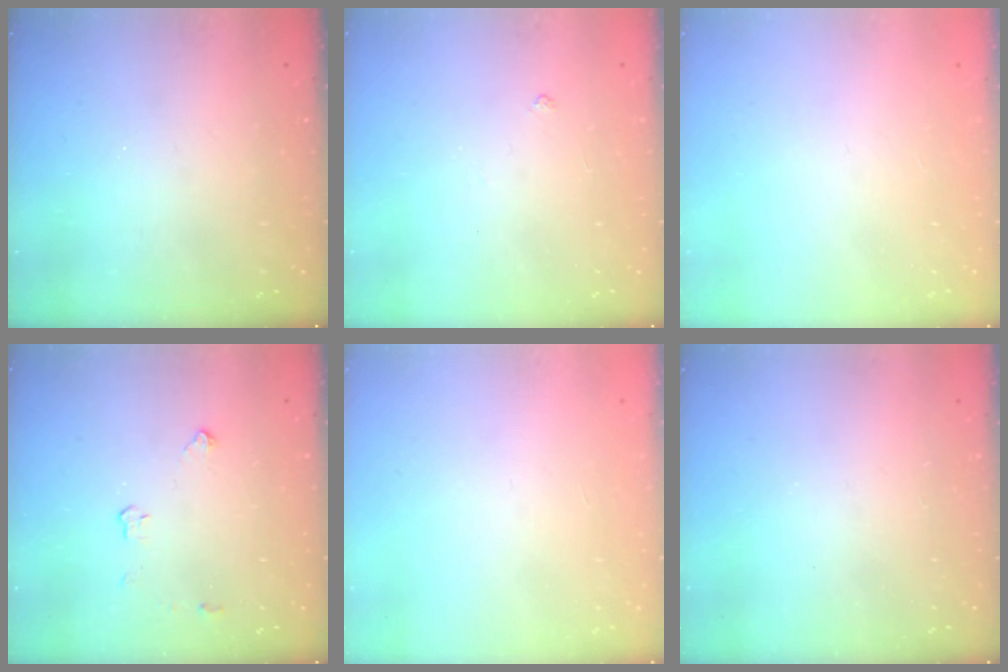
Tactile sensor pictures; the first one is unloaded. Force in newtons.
{"total": 2.9, "press": 2.8, "slide": 0.5}
{"total": 0.0}
{"total": 2.9, "press": 2.9, "slide": 0.5}
{"total": 0.0}
{"total": 0.0}